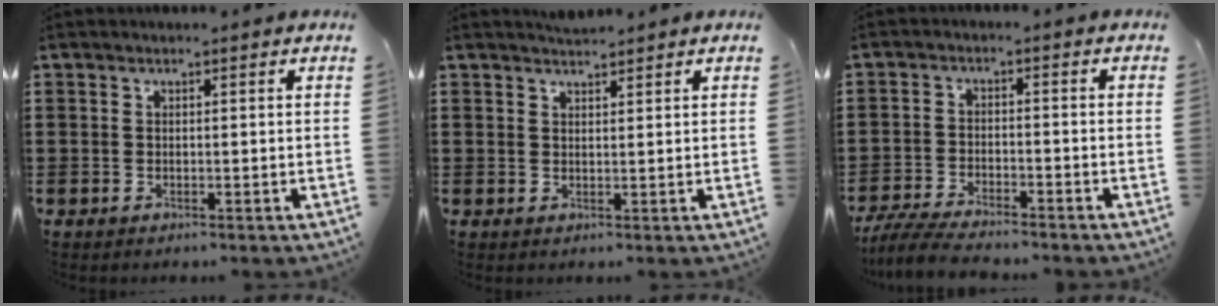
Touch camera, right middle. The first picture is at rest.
{"total": 1.7, "force": [1.7, 0.1, 0.0], "torque": [-0.006, 0.003, 0.034]}
{"total": 5.2, "force": [-4.8, 0.3, 1.8], "torque": [-0.048, -0.012, -0.098]}